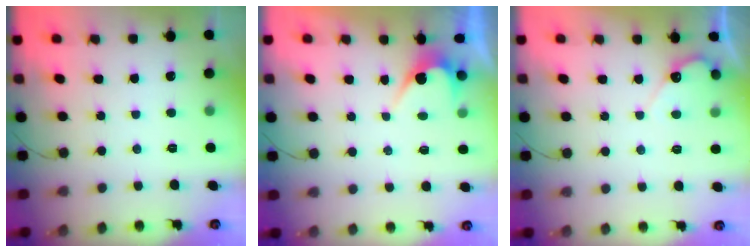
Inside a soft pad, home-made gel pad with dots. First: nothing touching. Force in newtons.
{"total": 3.7, "press": 3.7, "slide": 0.3}
{"total": 5.0, "press": 4.9, "slide": 0.3}